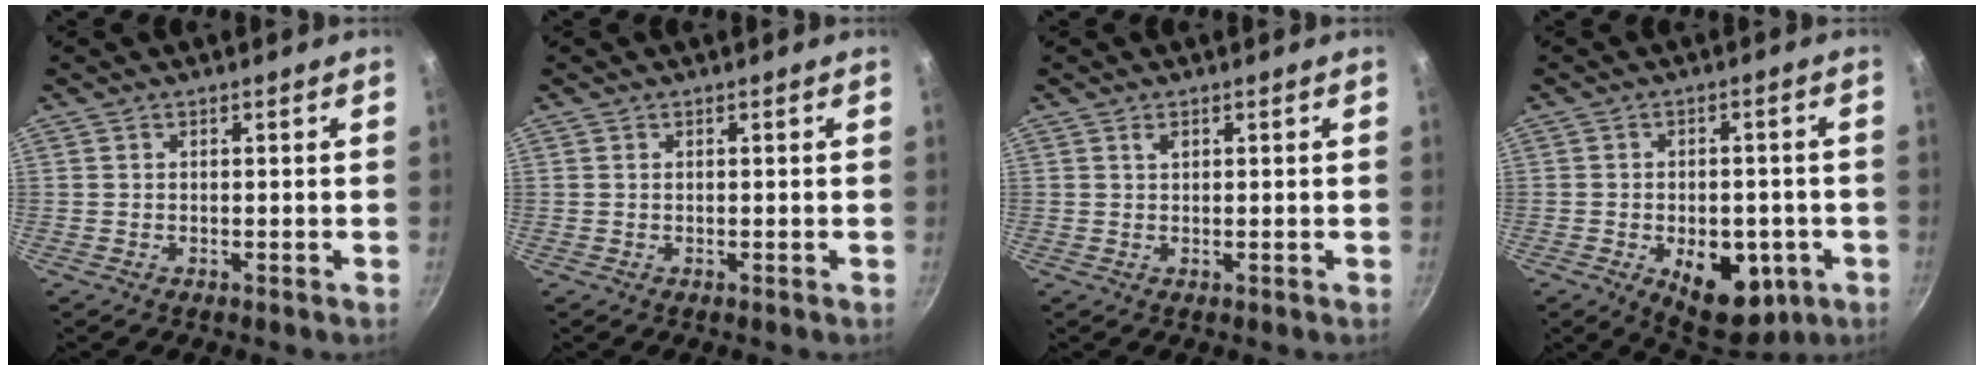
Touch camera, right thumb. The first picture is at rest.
{"total": 0.0}
{"total": 1.0, "force": [0.5, 0.5, 0.7], "torque": [-0.009, 0.001, 0.009]}
{"total": 13.4, "force": [-4.3, 8.1, 9.8], "torque": [-0.090, 0.003, -0.043]}